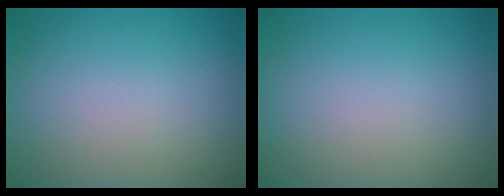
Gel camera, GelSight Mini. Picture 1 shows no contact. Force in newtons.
{"total": 0.0}